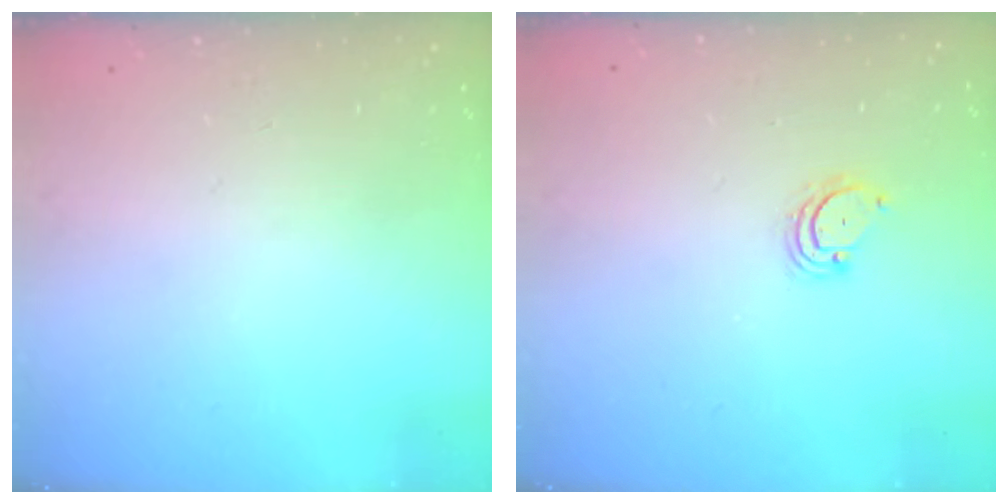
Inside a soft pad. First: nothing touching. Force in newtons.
{"total": 2.3, "press": 2.3, "slide": 0.2}